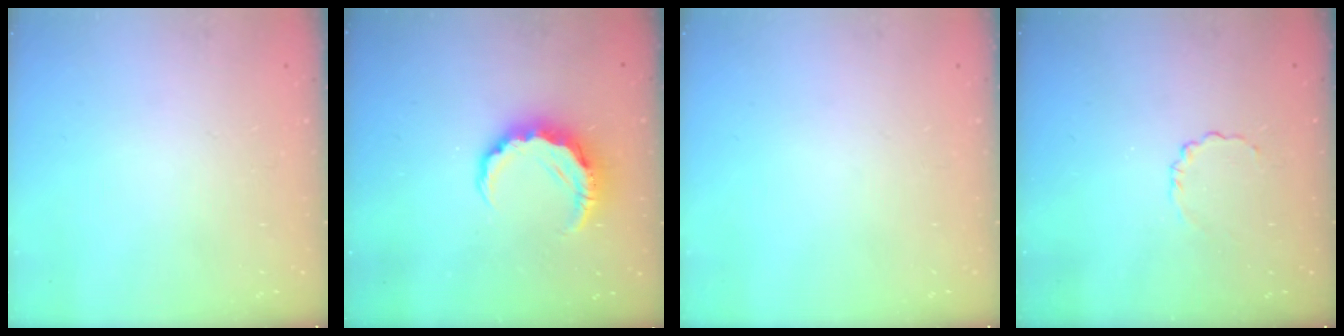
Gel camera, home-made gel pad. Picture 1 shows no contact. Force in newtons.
{"total": 8.2, "press": 8.1, "slide": 1.4}
{"total": 0.0}
{"total": 3.1, "press": 2.9, "slide": 1.1}